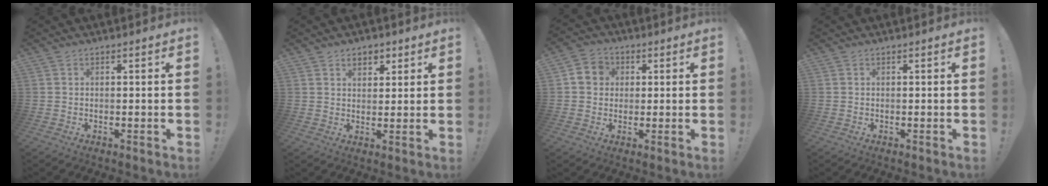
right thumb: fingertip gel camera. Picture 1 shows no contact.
{"total": 4.5, "force": [2.5, 3.1, 2.0], "torque": [-0.019, -0.008, 0.042]}
{"total": 6.6, "force": [1.1, 6.0, 2.6], "torque": [-0.040, 0.009, 0.023]}
{"total": 0.0}